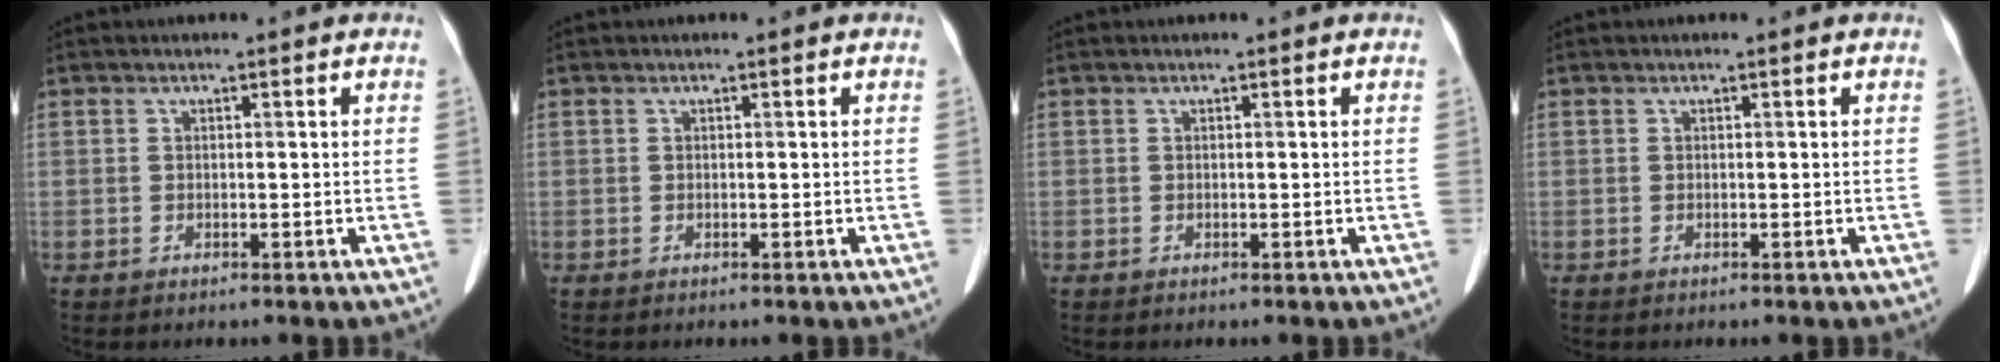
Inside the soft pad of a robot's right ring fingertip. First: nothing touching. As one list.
[{"total": 0.0}, {"total": 0.0}, {"total": 0.0}]